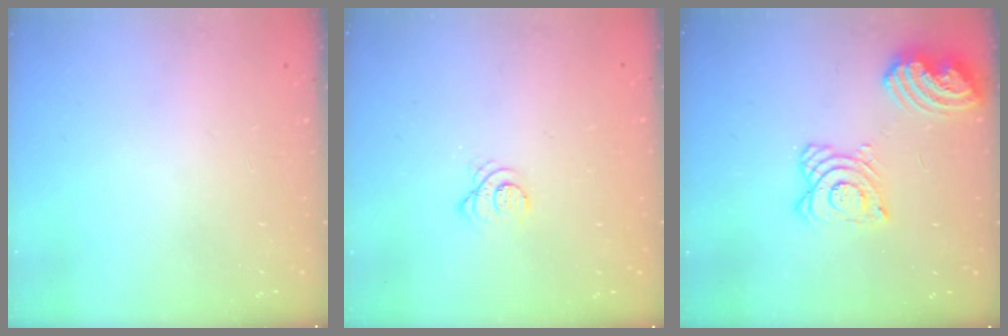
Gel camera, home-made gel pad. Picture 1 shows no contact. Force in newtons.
{"total": 3.5, "press": 3.5, "slide": 0.5}
{"total": 14.6, "press": 14.6, "slide": 1.5}